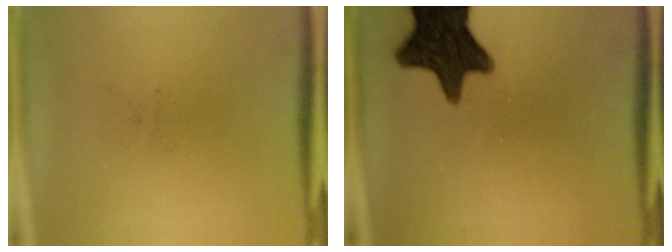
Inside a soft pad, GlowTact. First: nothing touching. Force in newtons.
{"total": 14.8}